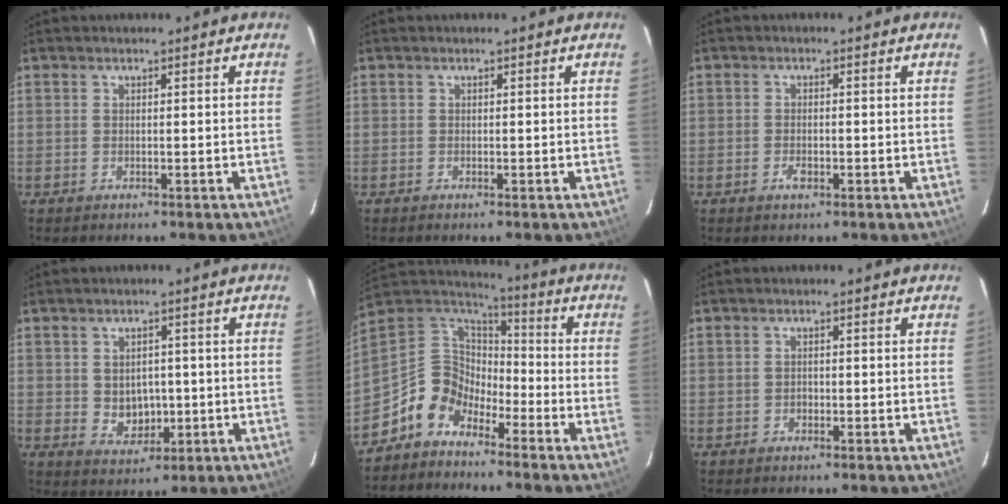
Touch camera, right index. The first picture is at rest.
{"total": 0.0}
{"total": 2.0, "force": [-0.9, 0.9, 1.5], "torque": [-0.029, 0.000, -0.016]}
{"total": 5.4, "force": [-0.2, 4.6, 2.8], "torque": [-0.049, 0.000, 0.010]}
{"total": 10.5, "force": [-7.4, 6.7, 3.4], "torque": [-0.079, 0.037, -0.156]}
{"total": 0.8, "force": [-0.3, 0.6, 0.3], "torque": [-0.003, 0.002, -0.005]}